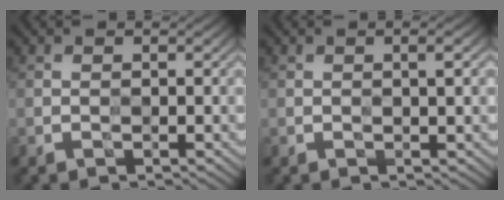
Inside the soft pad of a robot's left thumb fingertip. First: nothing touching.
{"total": 1.6, "force": [0.5, 0.1, 1.5], "torque": [-0.026, 0.003, 0.005]}